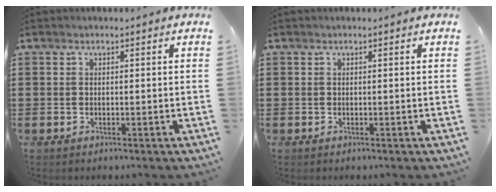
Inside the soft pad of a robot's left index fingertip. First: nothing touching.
{"total": 0.0}